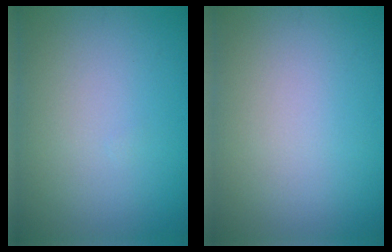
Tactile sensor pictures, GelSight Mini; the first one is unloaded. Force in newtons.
{"total": 0.0}